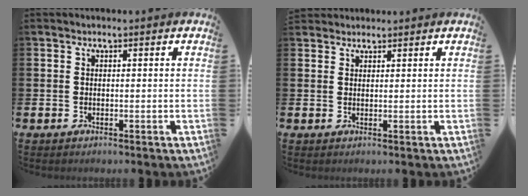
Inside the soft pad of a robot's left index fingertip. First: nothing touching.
{"total": 1.7, "force": [1.7, 0.5, -0.2], "torque": [0.012, -0.005, 0.029]}